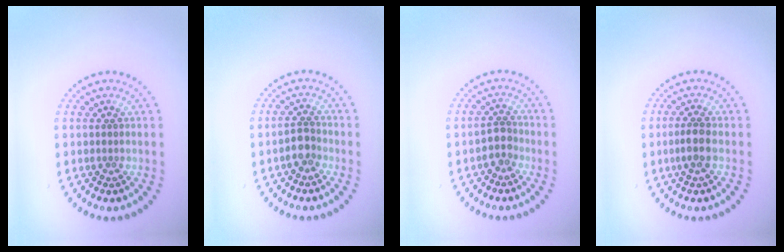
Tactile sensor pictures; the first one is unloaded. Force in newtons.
{"total": 1.9, "press": 1.6, "slide": 0.9}
{"total": 1.9, "press": 1.5, "slide": 1.2}
{"total": 2.0, "press": 1.9, "slide": 0.8}